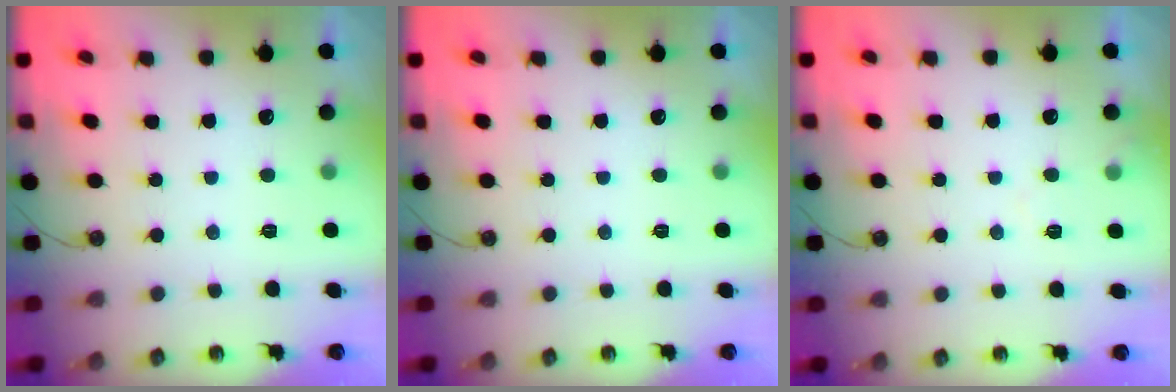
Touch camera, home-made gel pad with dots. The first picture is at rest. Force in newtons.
{"total": 0.0}
{"total": 4.2, "press": 4.1, "slide": 0.7}